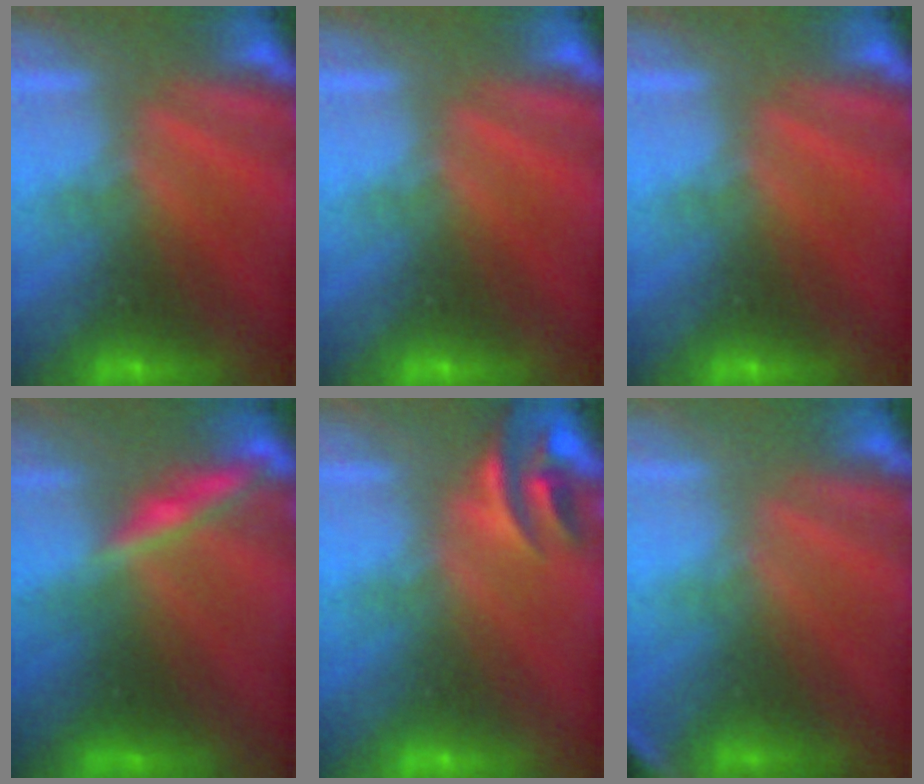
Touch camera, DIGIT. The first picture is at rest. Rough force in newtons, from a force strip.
{"total": 0.0}
{"total": 0.0}
{"total": 1.9}
{"total": 2.9}
{"total": 3.0}